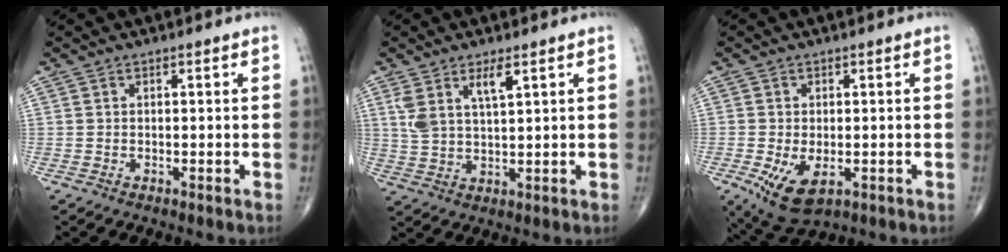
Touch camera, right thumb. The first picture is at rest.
{"total": 6.3, "force": [3.2, 2.1, 5.0], "torque": [-0.101, -0.012, 0.069]}
{"total": 7.7, "force": [-2.3, 4.0, 6.2], "torque": [-0.113, -0.012, -0.028]}